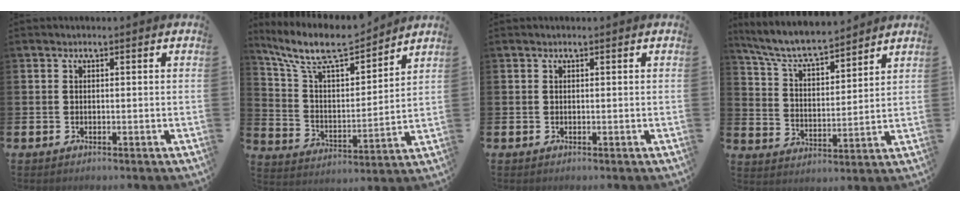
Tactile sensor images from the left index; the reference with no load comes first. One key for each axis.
{"total": 10.2, "fx": 8.8, "fy": 2.6, "fz": 4.3, "tx": -0.120, "ty": -0.054, "tz": 0.152}
{"total": 0.0}
{"total": 7.3, "fx": 6.9, "fy": 1.2, "fz": 2.3, "tx": -0.078, "ty": -0.047, "tz": 0.119}